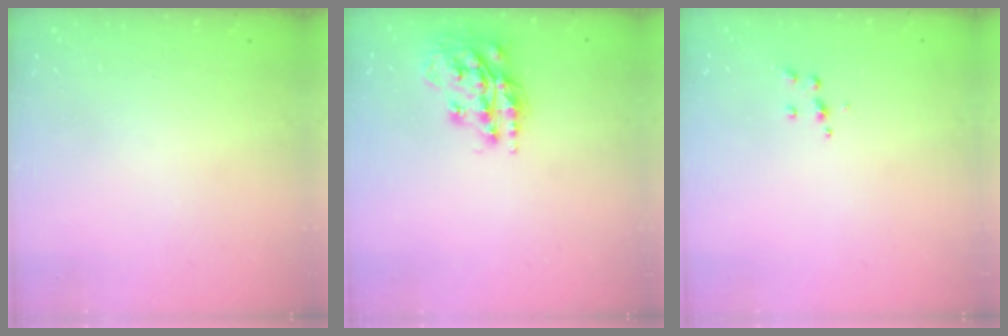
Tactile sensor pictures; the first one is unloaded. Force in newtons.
{"total": 15.4, "press": 15.3, "slide": 1.1}
{"total": 3.9, "press": 3.8, "slide": 0.4}